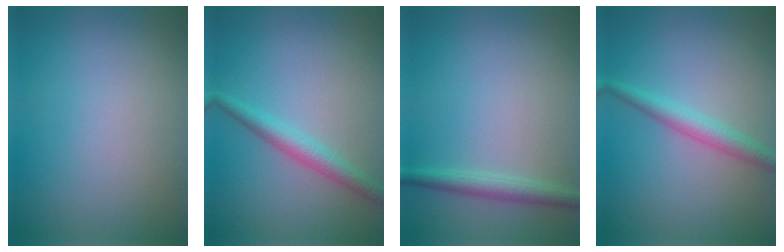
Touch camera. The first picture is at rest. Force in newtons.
{"total": 2.6, "press": 2.6, "slide": 0.0}
{"total": 2.2, "press": 2.2, "slide": 0.1}
{"total": 2.5, "press": 2.5, "slide": 0.1}